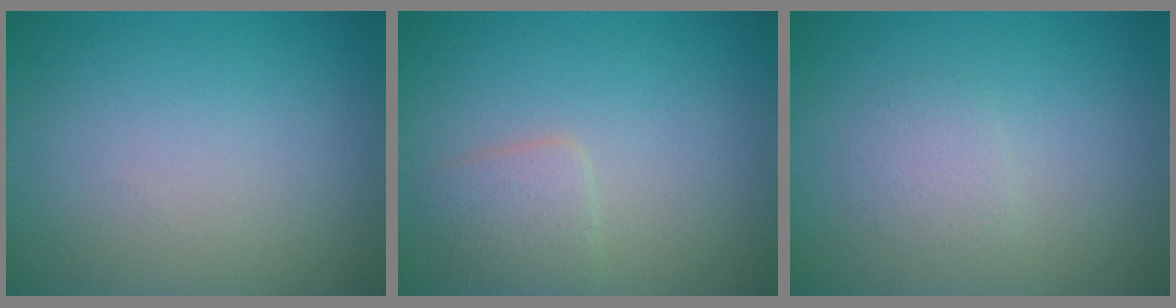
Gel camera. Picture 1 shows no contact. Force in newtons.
{"total": 2.2, "press": 2.2, "slide": 0.1}
{"total": 1.4, "press": 1.4, "slide": 0.0}